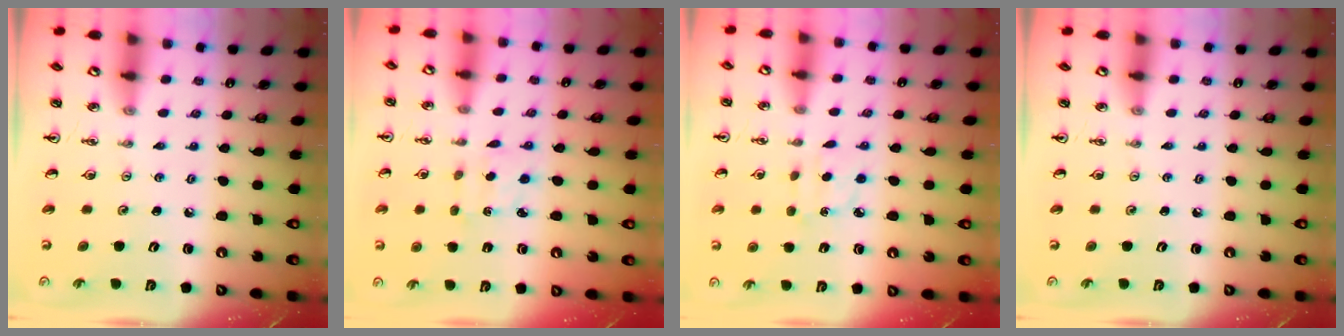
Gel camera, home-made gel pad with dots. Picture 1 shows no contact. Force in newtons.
{"total": 1.9, "press": 1.7, "slide": 0.8}
{"total": 4.2, "press": 4.1, "slide": 0.5}
{"total": 0.0}